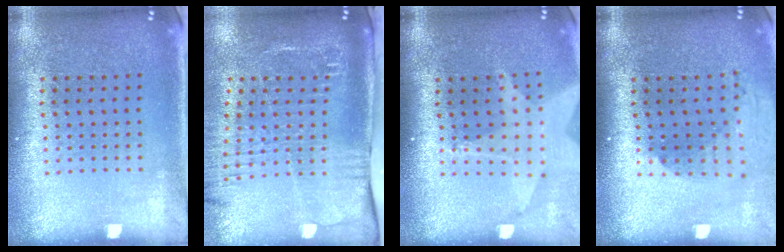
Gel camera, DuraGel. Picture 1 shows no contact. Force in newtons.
{"total": 2.7, "press": 2.1, "slide": 1.7}
{"total": 2.0, "press": 1.5, "slide": 1.2}
{"total": 1.9, "press": 1.4, "slide": 1.3}